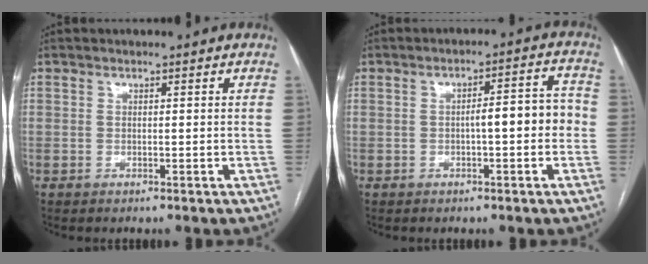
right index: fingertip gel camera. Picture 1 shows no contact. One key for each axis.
{"total": 5.9, "fx": -0.9, "fy": 1.3, "fz": 5.7, "tx": -0.076, "ty": 0.028, "tz": -0.011}